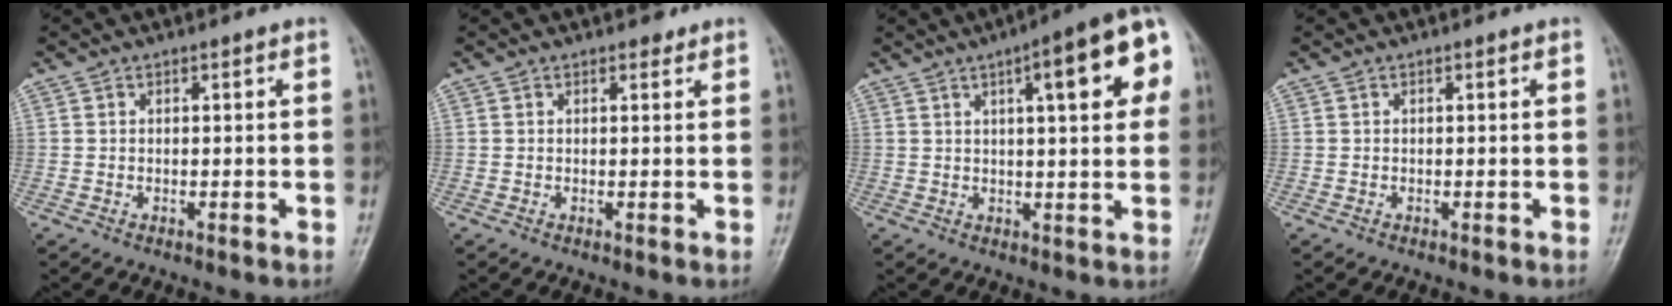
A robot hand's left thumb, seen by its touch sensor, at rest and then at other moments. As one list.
[{"total": 1.0, "force": [0.7, 0.7, 0.2], "torque": [0.007, -0.001, 0.004]}, {"total": 14.5, "force": [5.0, 3.9, 13.0], "torque": [-0.143, 0.011, 0.056]}, {"total": 0.0}]